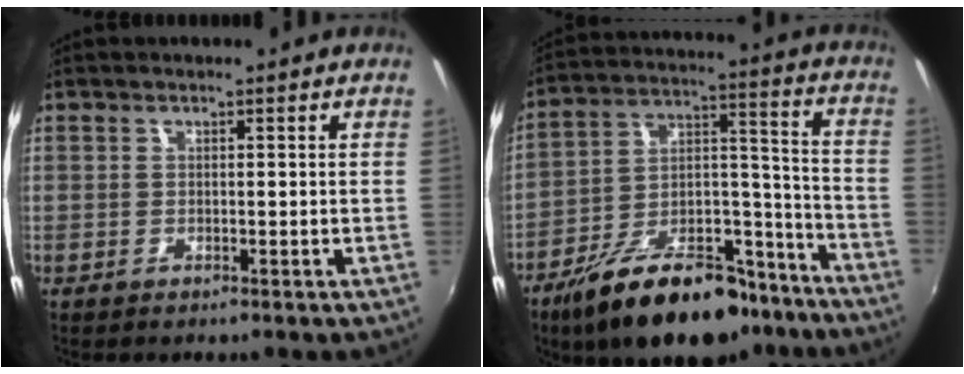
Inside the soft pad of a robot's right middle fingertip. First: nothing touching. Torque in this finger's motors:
{"motor_torque": [1.02, -1.11, 0.30, 0.17]}